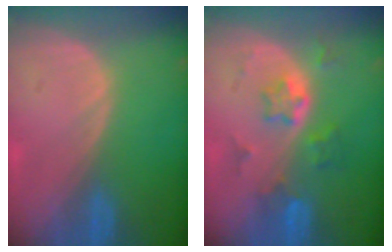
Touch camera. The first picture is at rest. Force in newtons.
{"total": 5.9, "press": 5.3, "slide": 2.5}